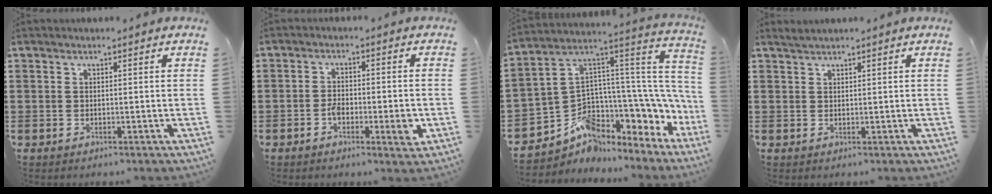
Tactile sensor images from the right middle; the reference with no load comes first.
{"total": 4.2, "force": [-1.5, 1.7, 3.6], "torque": [-0.058, 0.002, -0.029]}
{"total": 4.8, "force": [-2.1, 3.5, 2.4], "torque": [-0.085, -0.056, -0.049]}
{"total": 0.9, "force": [0.9, -0.1, 0.3], "torque": [-0.007, 0.000, 0.017]}